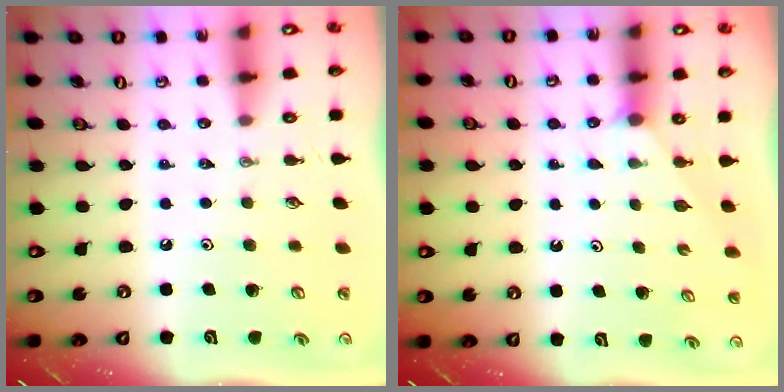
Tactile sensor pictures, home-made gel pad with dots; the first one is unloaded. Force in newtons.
{"total": 1.8, "press": 1.8, "slide": 0.2}